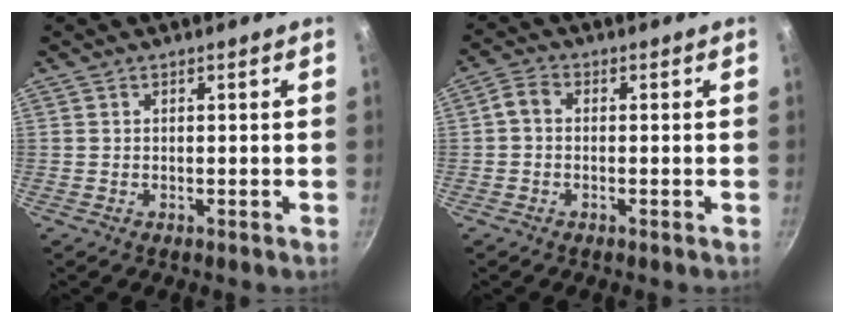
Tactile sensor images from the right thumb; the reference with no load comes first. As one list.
[{"total": 2.6, "force": [-0.4, 1.8, 1.8], "torque": [-0.044, 0.014, -0.016]}]